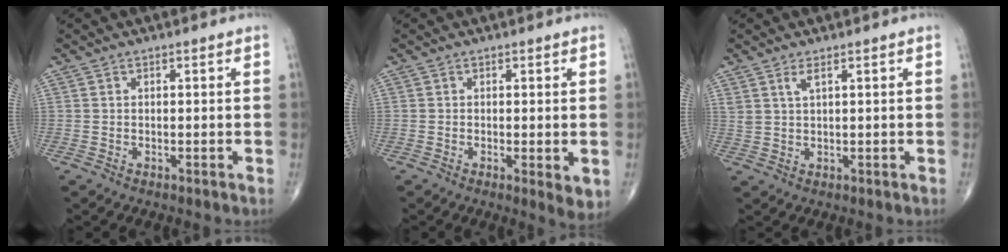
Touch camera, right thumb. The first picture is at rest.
{"total": 3.6, "force": [-0.6, 0.9, 3.4], "torque": [-0.053, -0.013, -0.011]}
{"total": 2.2, "force": [1.3, 0.5, 1.7], "torque": [-0.039, -0.005, 0.032]}